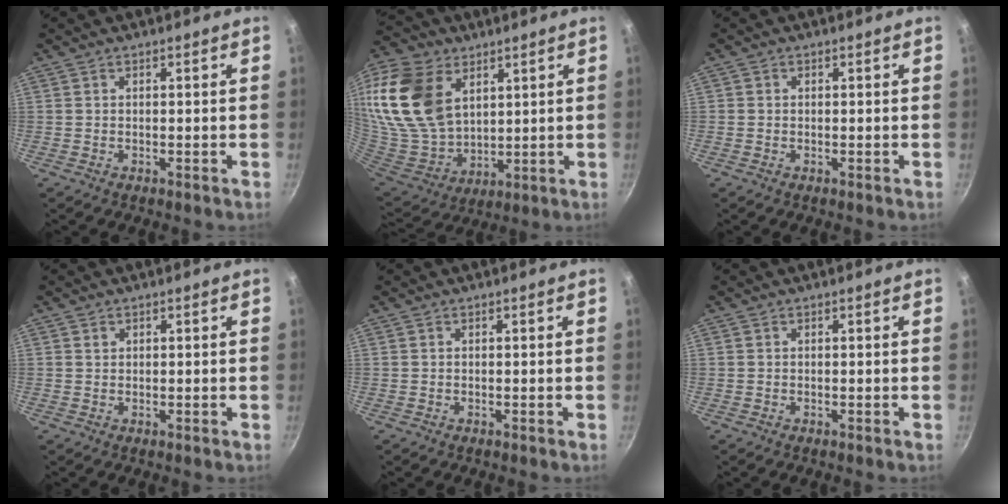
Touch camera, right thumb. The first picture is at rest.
{"total": 22.8, "force": [9.0, 15.0, 14.6], "torque": [-0.283, -0.028, 0.184]}
{"total": 0.5, "force": [-0.1, 0.5, 0.1], "torque": [0.001, 0.001, -0.005]}
{"total": 0.7, "force": [0.3, 0.6, 0.2], "torque": [-0.001, 0.001, 0.005]}
{"total": 0.0}
{"total": 0.0}